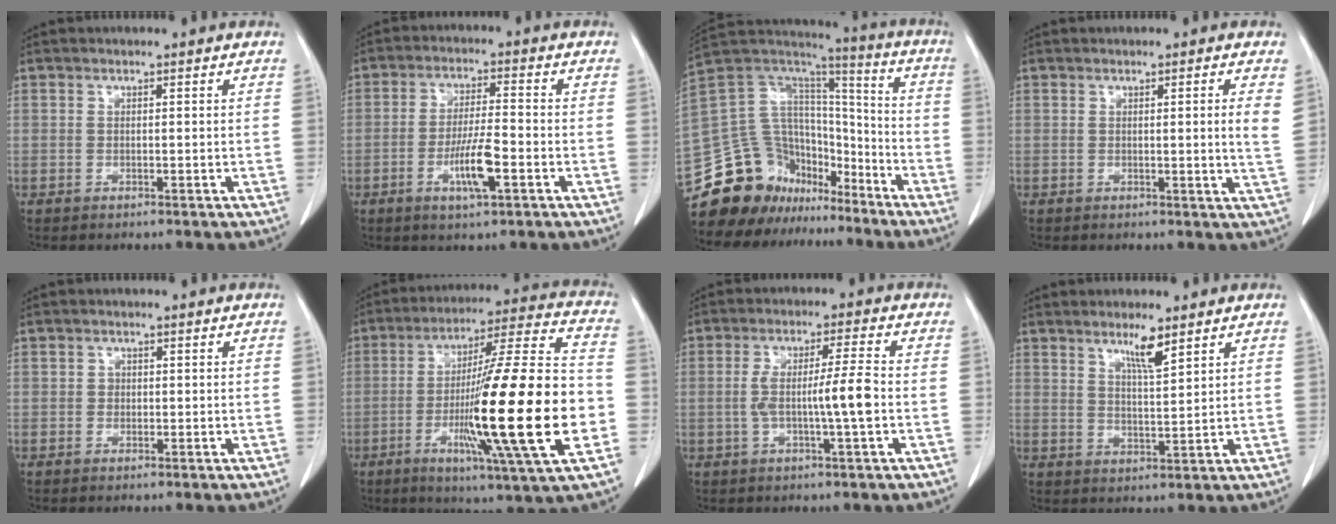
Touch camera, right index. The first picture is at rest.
{"total": 7.2, "force": [-2.7, 0.9, 6.6], "torque": [-0.125, -0.006, -0.048]}
{"total": 22.1, "force": [-17.2, 12.1, 6.6], "torque": [-0.155, 0.062, -0.281]}
{"total": 3.2, "force": [0.8, -0.7, 3.0], "torque": [-0.044, -0.006, 0.009]}
{"total": 0.8, "force": [0.0, 0.8, 0.2], "torque": [0.001, 0.003, -0.001]}
{"total": 24.5, "force": [-5.5, 0.2, 23.9], "torque": [-0.375, -0.017, -0.099]}
{"total": 7.0, "force": [-1.1, -0.3, 6.9], "torque": [-0.130, 0.006, -0.018]}
{"total": 4.5, "force": [3.2, 0.0, 3.2], "torque": [-0.059, -0.008, 0.058]}